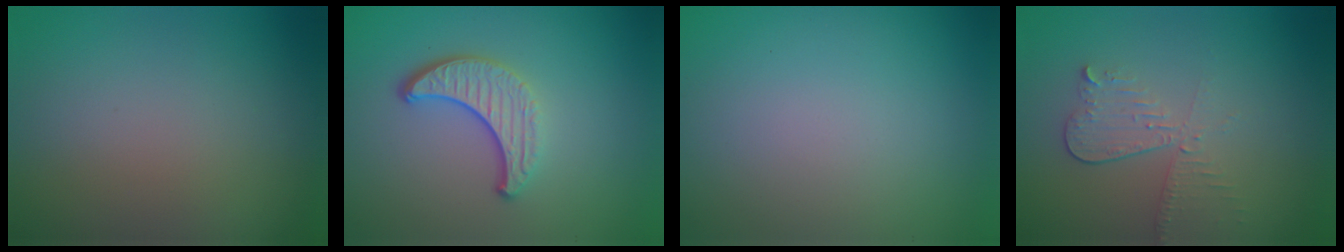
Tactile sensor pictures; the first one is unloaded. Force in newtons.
{"total": 3.8, "press": 2.9, "slide": 2.4}
{"total": 0.0}
{"total": 3.0, "press": 2.7, "slide": 1.4}